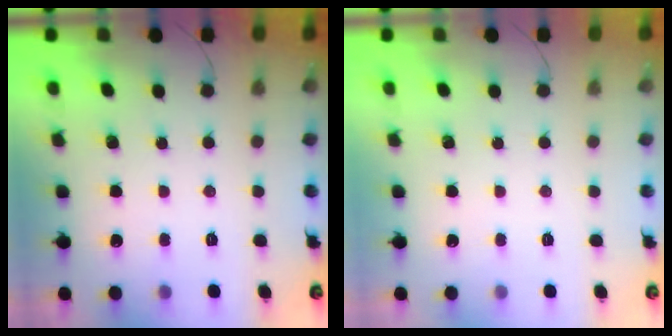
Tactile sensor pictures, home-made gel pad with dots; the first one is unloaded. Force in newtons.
{"total": 0.0}